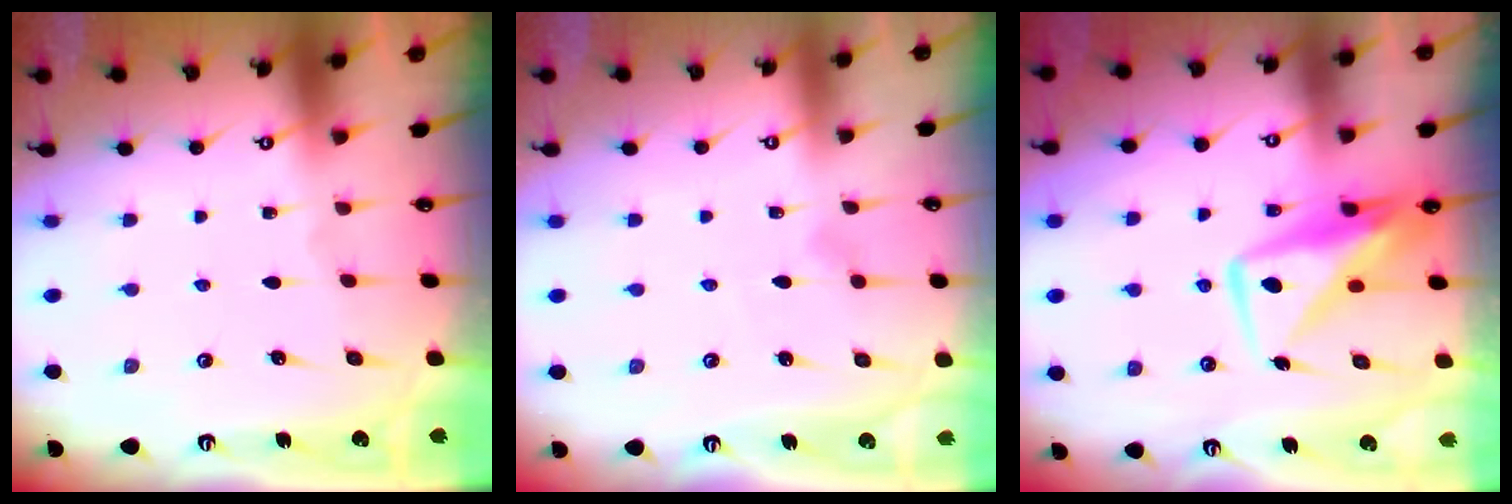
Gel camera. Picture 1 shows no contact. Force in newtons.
{"total": 3.2, "press": 3.2, "slide": 0.1}
{"total": 10.2, "press": 10.2, "slide": 1.1}